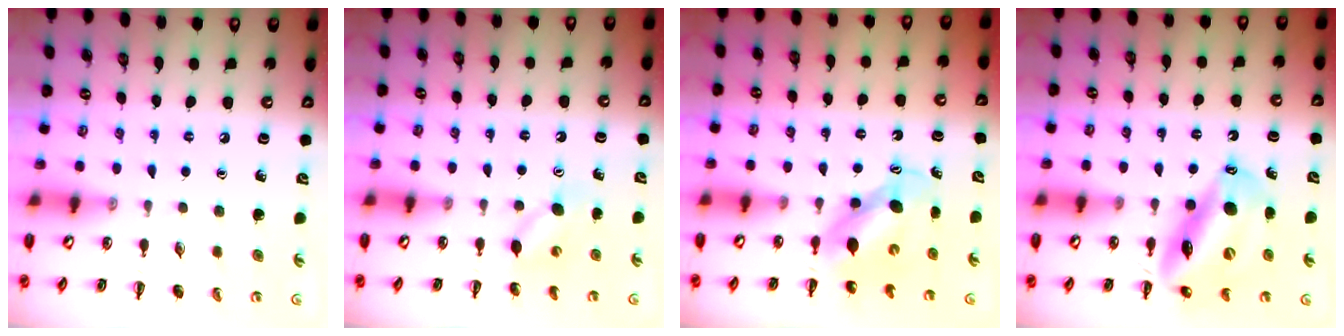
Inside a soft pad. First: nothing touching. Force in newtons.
{"total": 4.7, "press": 4.5, "slide": 1.4}
{"total": 6.7, "press": 6.5, "slide": 1.4}
{"total": 14.8, "press": 14.2, "slide": 4.2}